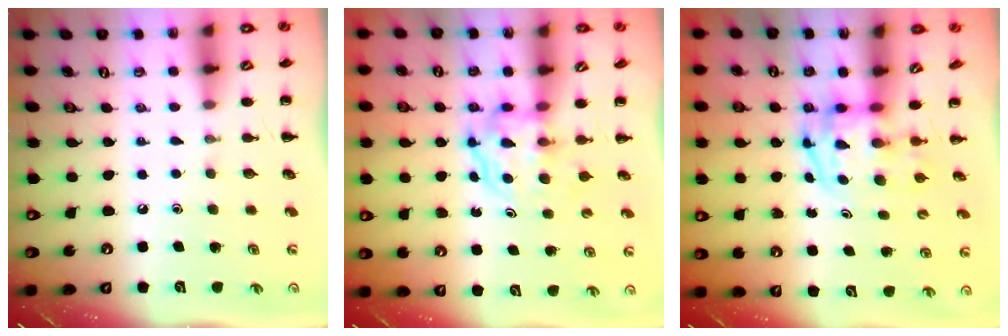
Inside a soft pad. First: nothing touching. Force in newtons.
{"total": 3.7, "press": 3.7, "slide": 0.2}
{"total": 3.7, "press": 3.6, "slide": 0.6}